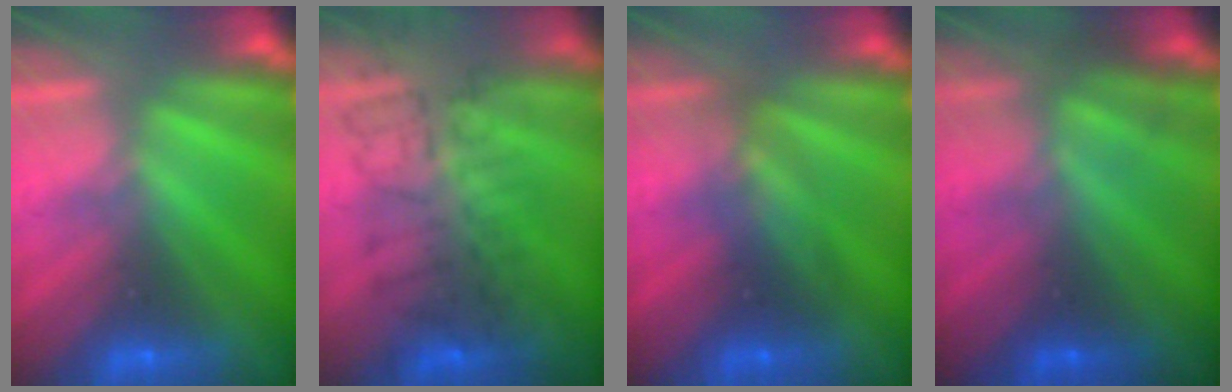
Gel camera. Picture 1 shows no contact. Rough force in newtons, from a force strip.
{"total": 4.5}
{"total": 2.9}
{"total": 4.6}